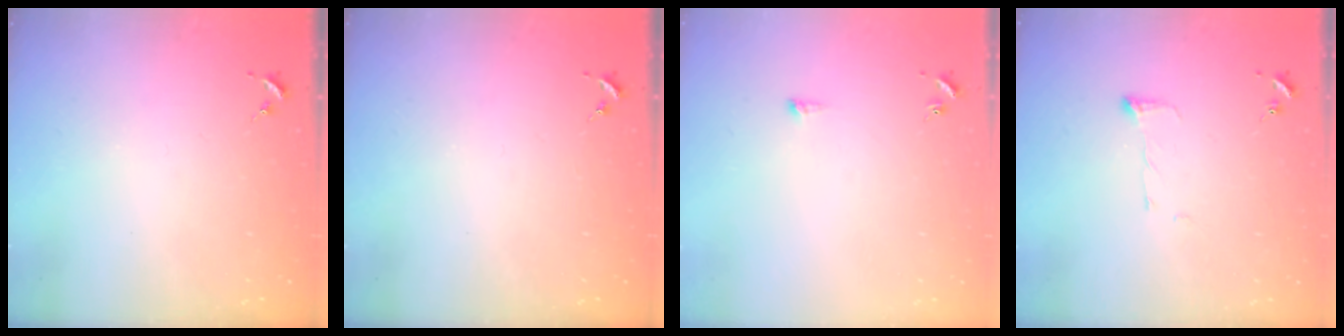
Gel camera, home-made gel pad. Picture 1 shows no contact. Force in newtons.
{"total": 0.0}
{"total": 2.9, "press": 2.9, "slide": 0.5}
{"total": 5.1, "press": 5.1, "slide": 0.6}